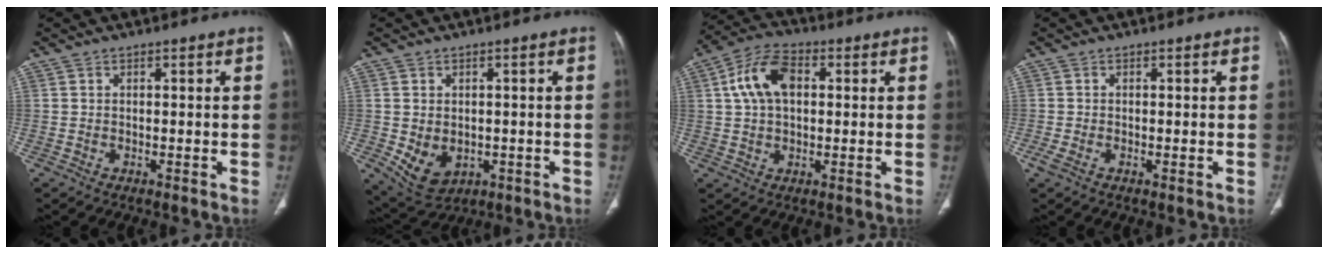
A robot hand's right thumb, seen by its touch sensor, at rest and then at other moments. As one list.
[{"total": 7.5, "force": [-1.3, 5.5, 5.0], "torque": [-0.072, -0.004, 0.003]}, {"total": 10.4, "force": [2.2, 6.5, 7.8], "torque": [-0.143, 0.020, 0.036]}, {"total": 1.5, "force": [-0.5, 0.6, 1.3], "torque": [-0.042, -0.004, -0.013]}]